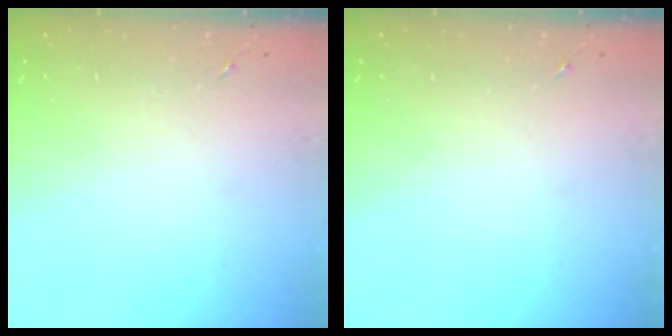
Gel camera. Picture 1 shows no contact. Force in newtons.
{"total": 0.0}